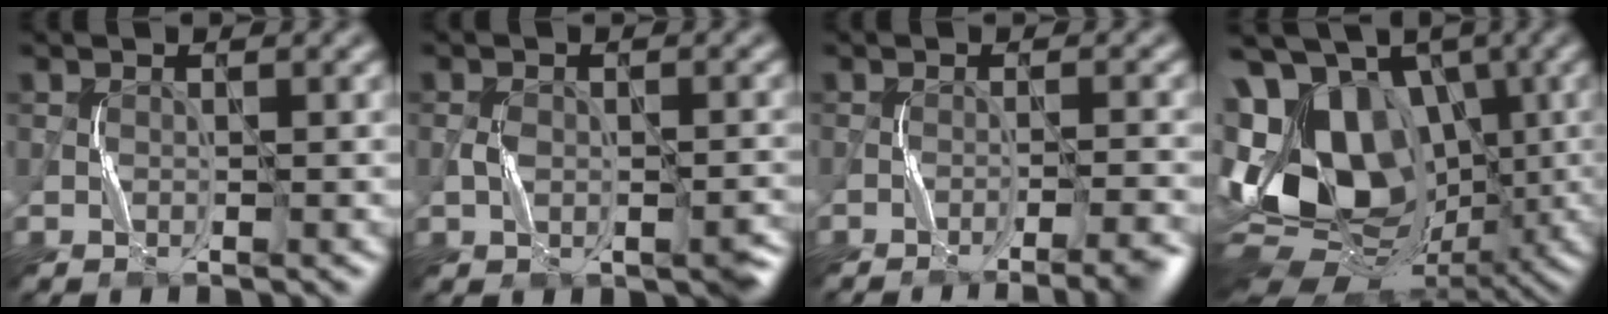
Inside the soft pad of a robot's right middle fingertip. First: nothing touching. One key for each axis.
{"total": 2.4, "fx": -0.8, "fy": 1.6, "fz": 1.6, "tx": -0.028, "ty": -0.001, "tz": -0.010}
{"total": 4.9, "fx": -3.3, "fy": 1.0, "fz": 3.6, "tx": -0.035, "ty": 0.012, "tz": -0.045}
{"total": 19.1, "fx": 0.1, "fy": 14.2, "fz": 12.8, "tx": -0.225, "ty": 0.024, "tz": -0.017}